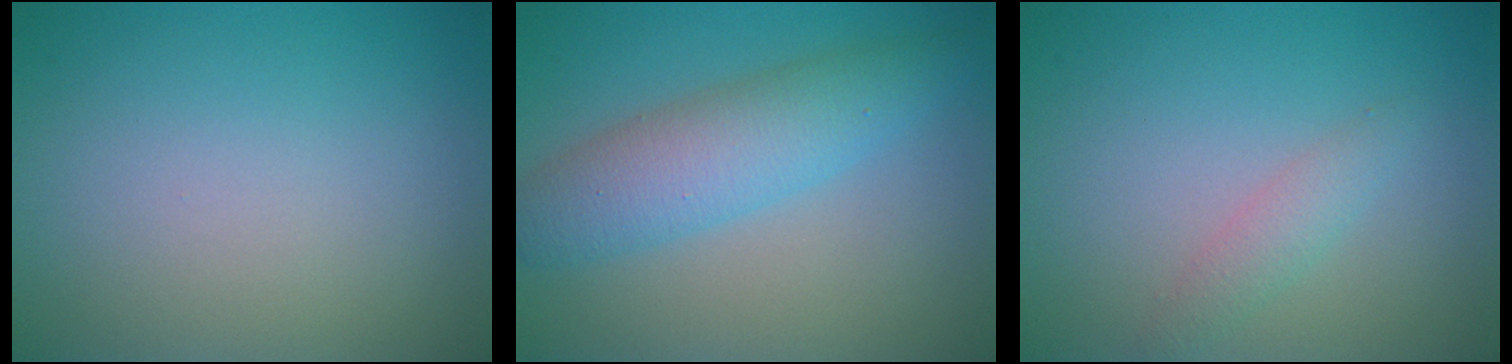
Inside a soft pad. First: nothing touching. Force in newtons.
{"total": 5.2, "press": 5.2, "slide": 0.2}
{"total": 1.5, "press": 1.5, "slide": 0.0}